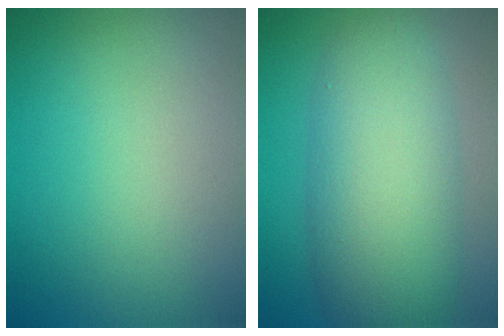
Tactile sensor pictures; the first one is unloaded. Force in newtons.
{"total": 8.3, "press": 8.3, "slide": 0.4}